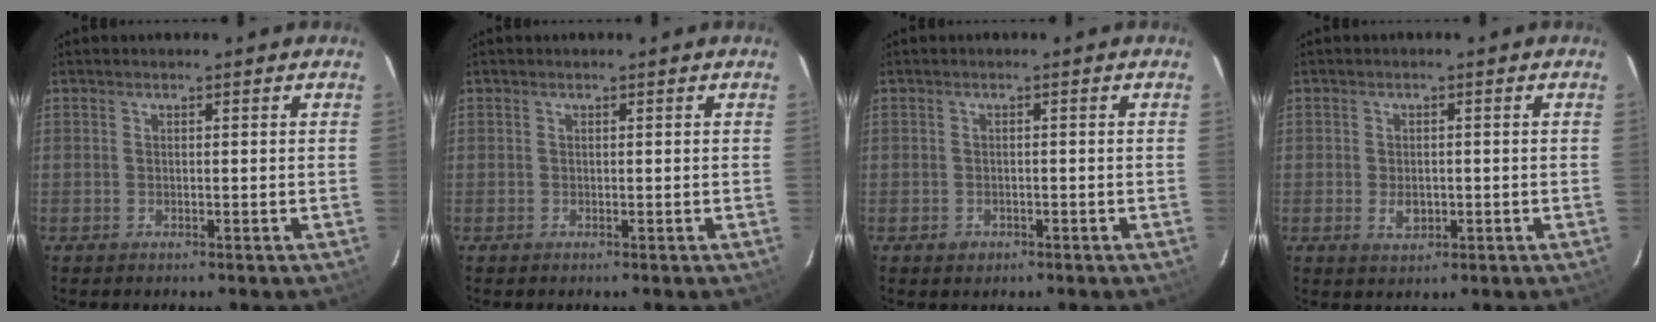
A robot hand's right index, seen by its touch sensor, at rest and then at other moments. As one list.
[{"total": 0.0}, {"total": 1.8, "force": [-0.9, 1.4, 0.5], "torque": [-0.008, -0.001, -0.010]}, {"total": 3.1, "force": [-0.7, 2.1, 2.1], "torque": [-0.037, -0.004, -0.009]}]